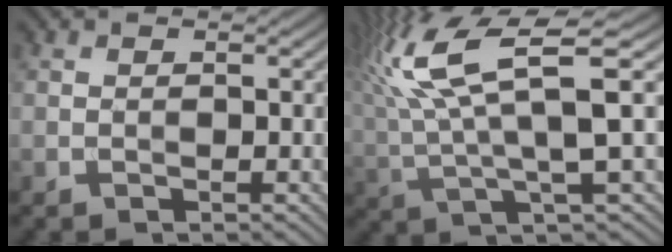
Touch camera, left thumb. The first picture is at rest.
{"total": 12.2, "force": [4.1, 3.0, 11.1], "torque": [-0.237, 0.017, 0.077]}